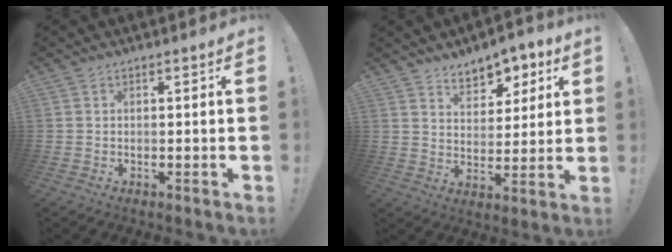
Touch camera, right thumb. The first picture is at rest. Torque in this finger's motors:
{"motor_torque": [0.04, 0.16, 0.08, 0.56, 0.03]}